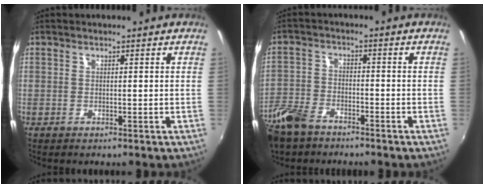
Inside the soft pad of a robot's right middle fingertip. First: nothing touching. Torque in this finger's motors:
{"motor_torque": [0.63, -1.33, 0.13, 0.06]}